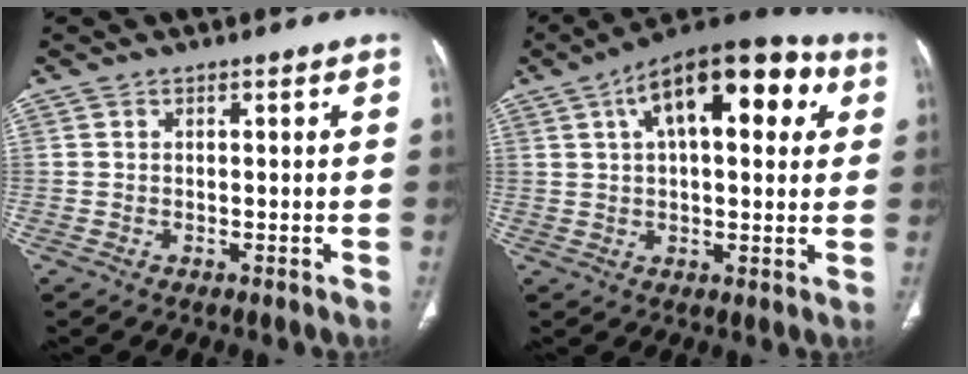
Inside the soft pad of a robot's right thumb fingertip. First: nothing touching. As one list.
[{"total": 19.2, "force": [6.7, 8.8, 15.7], "torque": [-0.211, 0.024, 0.095]}]